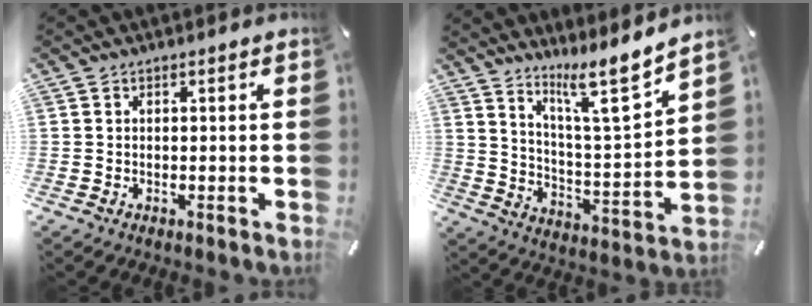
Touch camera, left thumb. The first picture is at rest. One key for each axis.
{"total": 12.7, "fx": 10.5, "fy": 1.6, "fz": 6.9, "tx": -0.114, "ty": -0.084, "tz": 0.173}